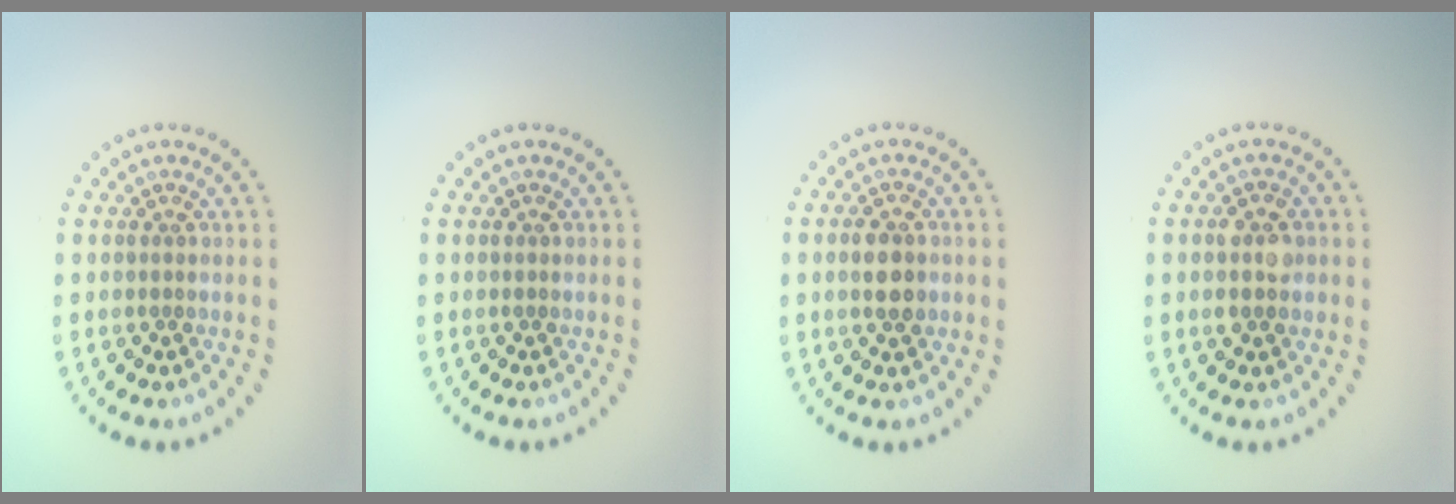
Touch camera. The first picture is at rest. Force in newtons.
{"total": 0.0}
{"total": 2.8, "press": 2.8, "slide": 0.2}
{"total": 2.8, "press": 2.8, "slide": 0.1}